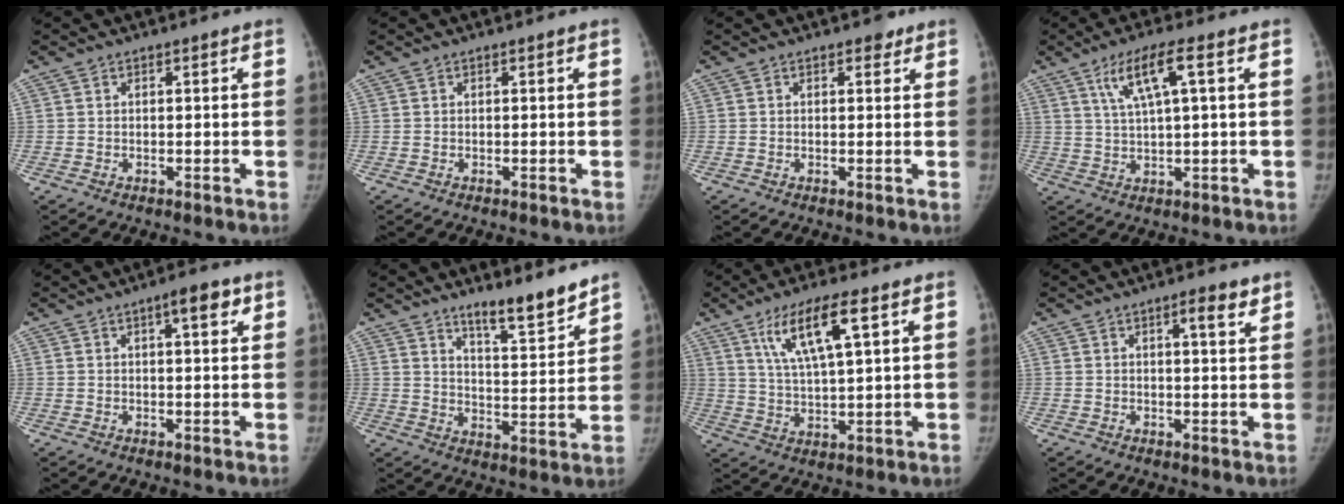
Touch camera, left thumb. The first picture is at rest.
{"total": 0.0}
{"total": 1.6, "force": [1.1, 1.0, 0.6], "torque": [0.005, -0.003, 0.009]}
{"total": 7.9, "force": [3.1, 1.1, 7.2], "torque": [-0.148, 0.004, 0.060]}
{"total": 4.3, "force": [2.0, 1.3, 3.6], "torque": [-0.042, -0.003, 0.026]}
{"total": 10.0, "force": [8.2, 1.6, 5.5], "torque": [-0.067, -0.069, 0.133]}
{"total": 11.3, "force": [5.4, 2.5, 9.6], "torque": [-0.181, -0.012, 0.104]}
{"total": 3.9, "force": [2.3, 0.8, 3.0], "torque": [-0.040, -0.013, 0.033]}